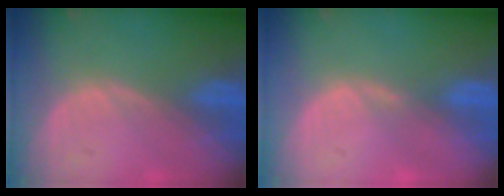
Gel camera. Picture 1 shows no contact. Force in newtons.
{"total": 0.7, "press": 0.7, "slide": 0.2}